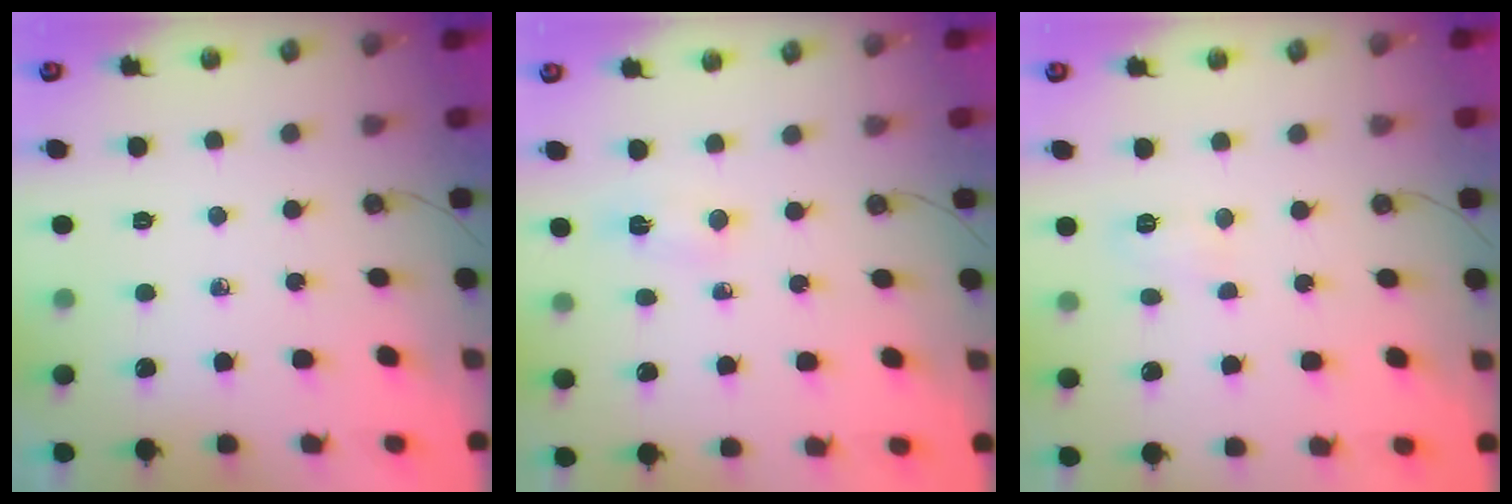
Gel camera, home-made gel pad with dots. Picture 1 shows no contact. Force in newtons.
{"total": 2.4, "press": 2.2, "slide": 1.0}
{"total": 4.2, "press": 4.0, "slide": 1.2}